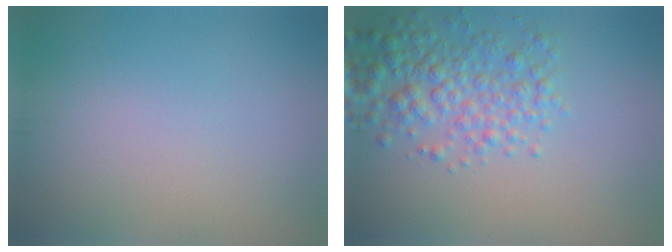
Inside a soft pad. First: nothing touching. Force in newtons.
{"total": 4.4, "press": 4.4, "slide": 0.1}